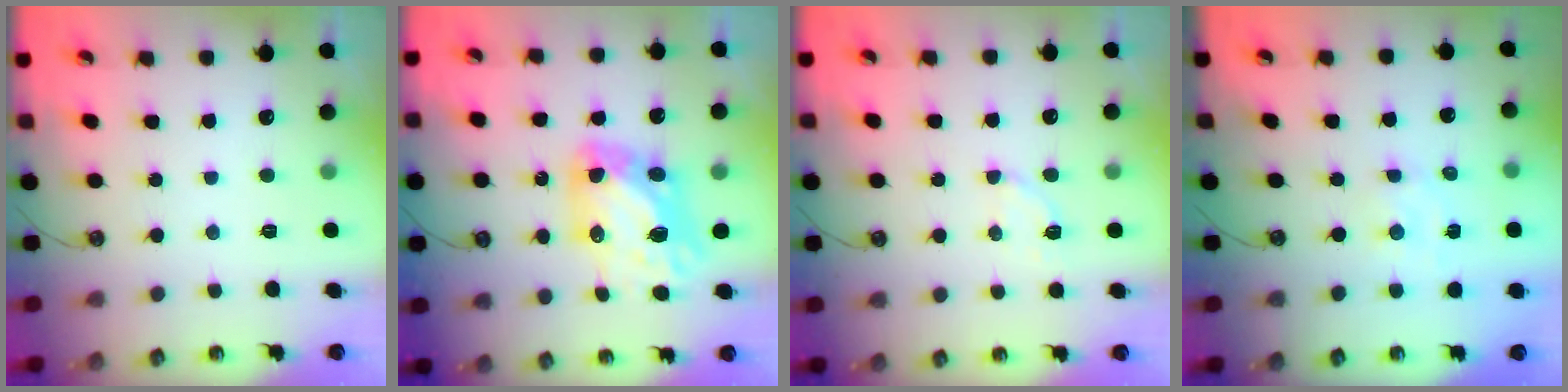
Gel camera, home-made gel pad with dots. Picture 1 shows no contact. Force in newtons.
{"total": 11.5, "press": 11.5, "slide": 0.9}
{"total": 2.8, "press": 2.5, "slide": 1.1}
{"total": 1.9, "press": 1.8, "slide": 0.3}